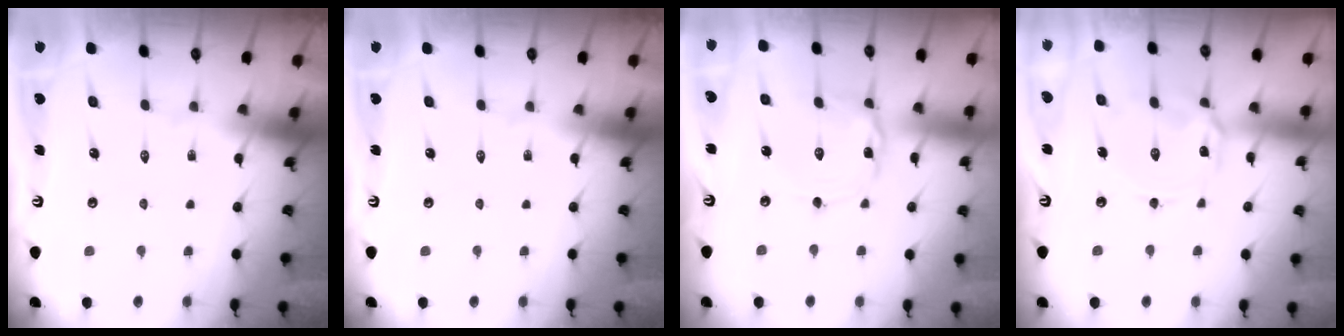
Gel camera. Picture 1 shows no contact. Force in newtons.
{"total": 0.0}
{"total": 1.2, "press": 1.1, "slide": 0.2}
{"total": 5.7, "press": 5.6, "slide": 0.5}